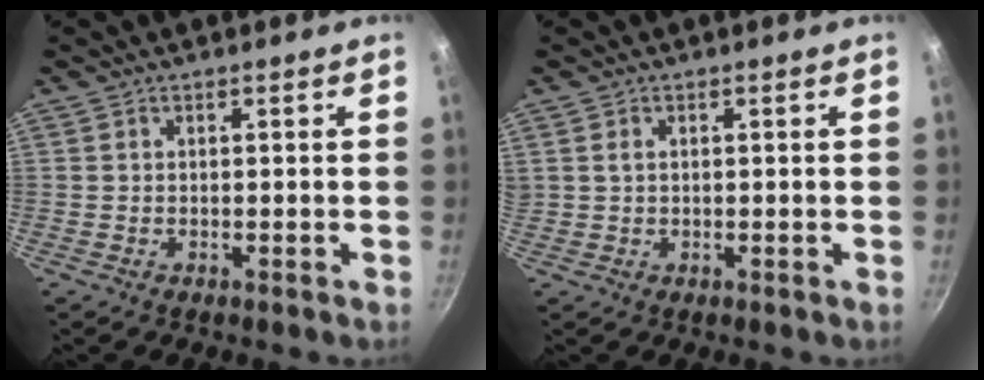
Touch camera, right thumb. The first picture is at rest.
{"total": 1.3, "force": [0.4, 1.0, 0.8], "torque": [-0.011, 0.004, 0.010]}